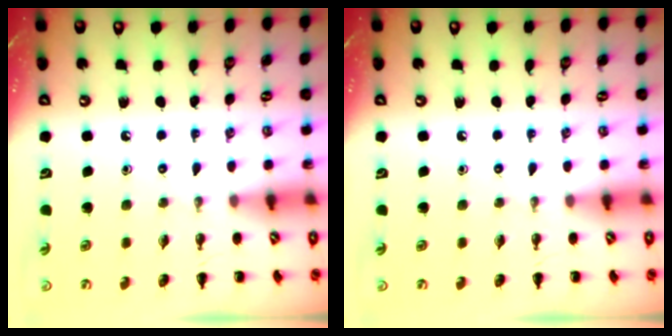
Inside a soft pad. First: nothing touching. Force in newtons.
{"total": 0.0}